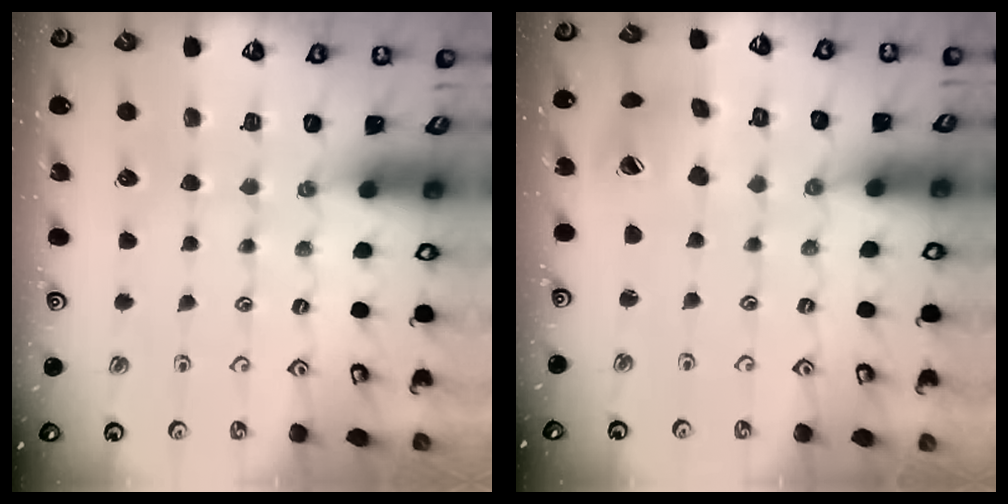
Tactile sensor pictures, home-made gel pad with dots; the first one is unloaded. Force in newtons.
{"total": 7.7, "press": 7.6, "slide": 1.0}